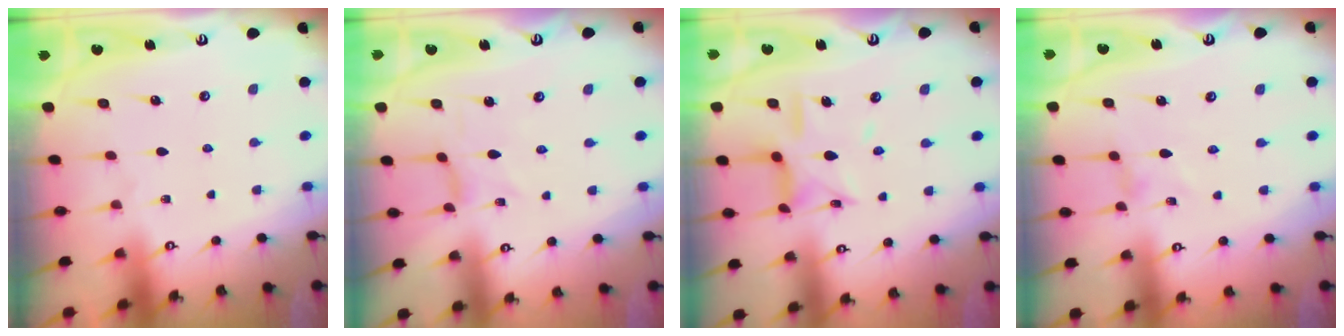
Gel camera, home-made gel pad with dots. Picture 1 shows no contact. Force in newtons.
{"total": 0.0}
{"total": 10.6, "press": 10.6, "slide": 0.9}
{"total": 0.0}